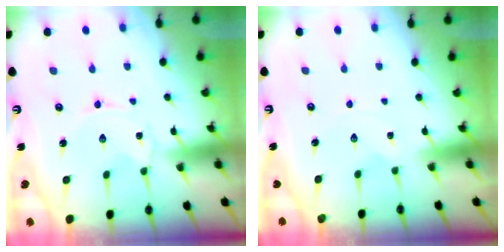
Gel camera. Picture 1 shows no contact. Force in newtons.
{"total": 0.9, "press": 0.9, "slide": 0.1}